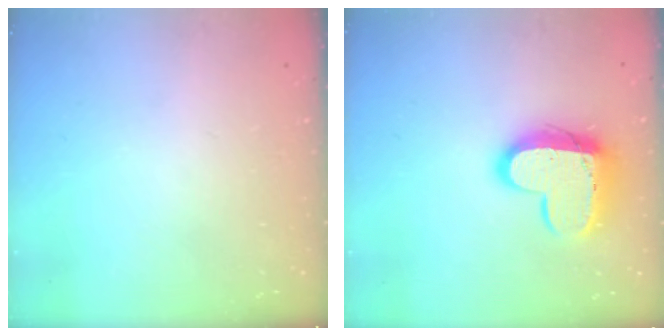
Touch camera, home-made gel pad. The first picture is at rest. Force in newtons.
{"total": 14.4, "press": 14.4, "slide": 1.1}